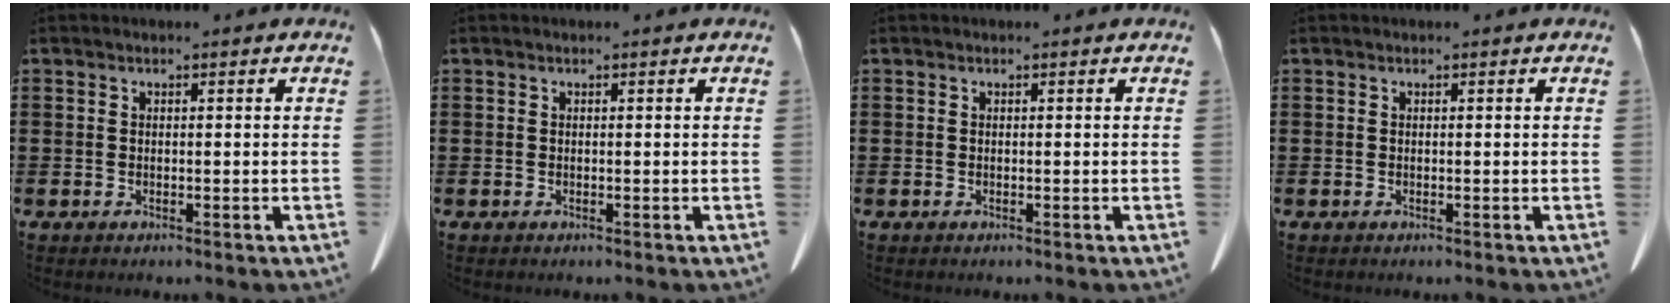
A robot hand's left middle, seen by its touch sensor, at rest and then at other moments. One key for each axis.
{"total": 0.0}
{"total": 0.0}
{"total": 0.0}